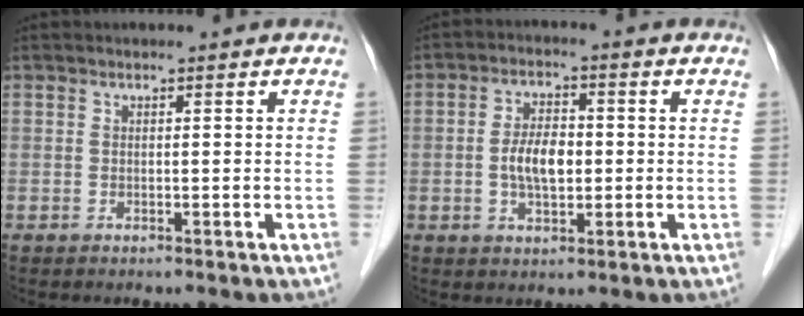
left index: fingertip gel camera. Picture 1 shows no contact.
{"total": 5.7, "force": [-0.8, 2.7, 4.9], "torque": [-0.101, 0.001, -0.013]}